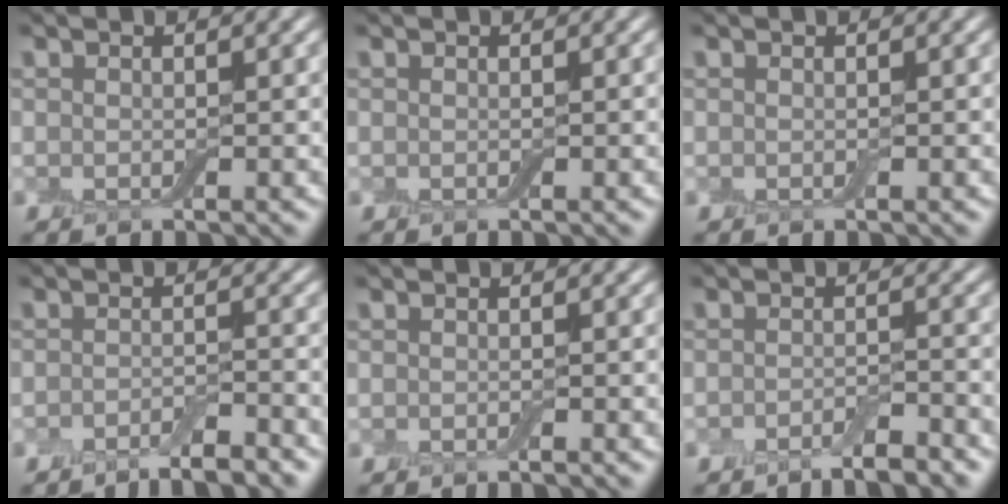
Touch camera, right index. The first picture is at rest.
{"total": 0.0}
{"total": 0.0}
{"total": 2.6, "force": [-2.2, 0.3, 1.4], "torque": [-0.020, 0.002, -0.038]}
{"total": 0.0}
{"total": 2.3, "force": [-1.9, 0.2, 1.3], "torque": [-0.018, 0.002, -0.034]}